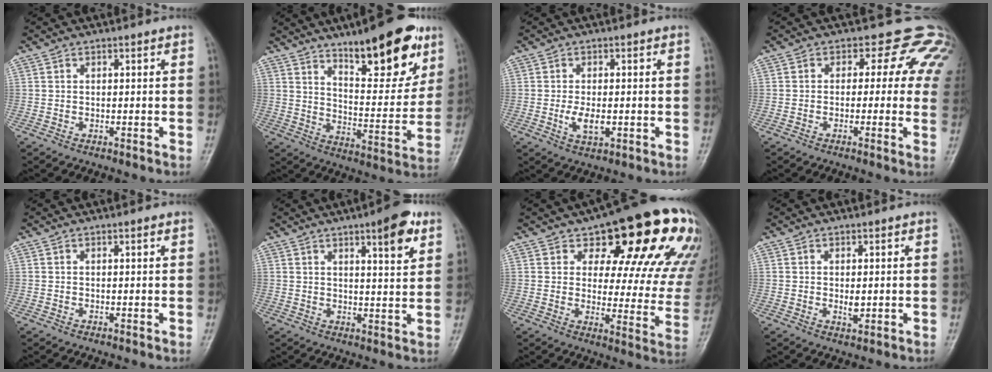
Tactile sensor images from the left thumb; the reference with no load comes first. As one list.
[{"total": 18.6, "force": [11.8, 5.9, 13.2], "torque": [-0.145, -0.065, 0.184]}, {"total": 4.3, "force": [-0.7, 2.2, 3.6], "torque": [-0.067, -0.006, -0.013]}, {"total": 10.4, "force": [4.6, 7.2, 6.0], "torque": [-0.017, -0.001, 0.026]}, {"total": 0.8, "force": [0.4, 0.2, 0.6], "torque": [-0.010, 0.000, 0.004]}, {"total": 8.4, "force": [4.5, 2.0, 6.7], "torque": [-0.084, -0.022, 0.060]}, {"total": 24.9, "force": [13.1, 10.7, 18.3], "torque": [-0.195, -0.031, 0.168]}, {"total": 2.3, "force": [0.1, 1.4, 1.8], "torque": [-0.022, -0.006, 0.003]}]